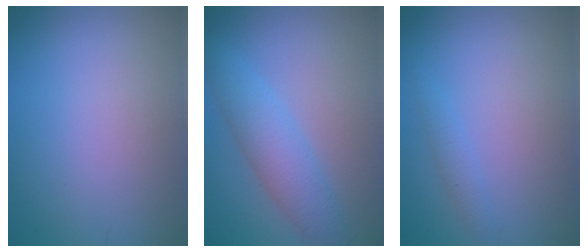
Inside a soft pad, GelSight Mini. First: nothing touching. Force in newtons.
{"total": 4.1, "press": 4.1, "slide": 0.0}
{"total": 1.1, "press": 1.1, "slide": 0.1}